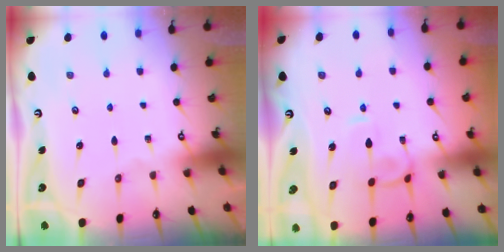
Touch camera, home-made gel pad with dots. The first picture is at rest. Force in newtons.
{"total": 0.7, "press": 0.2, "slide": 0.7}